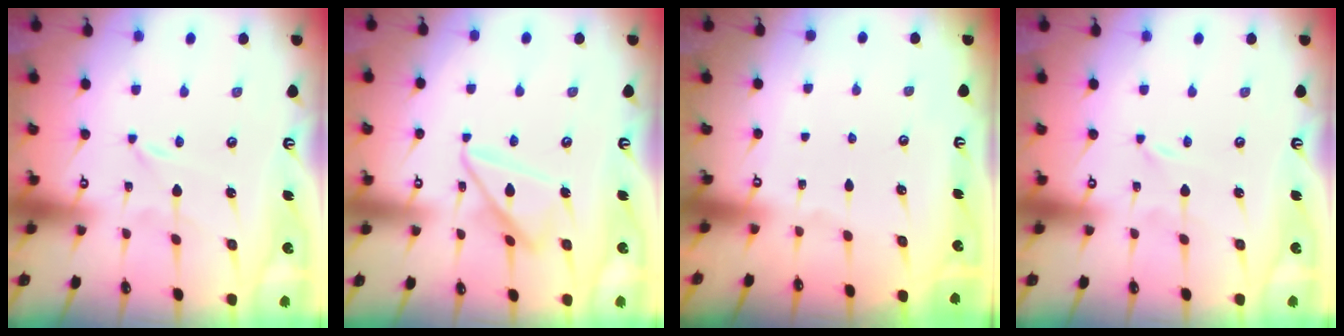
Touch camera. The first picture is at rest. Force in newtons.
{"total": 13.4, "press": 13.4, "slide": 1.2}
{"total": 0.0}
{"total": 0.0}